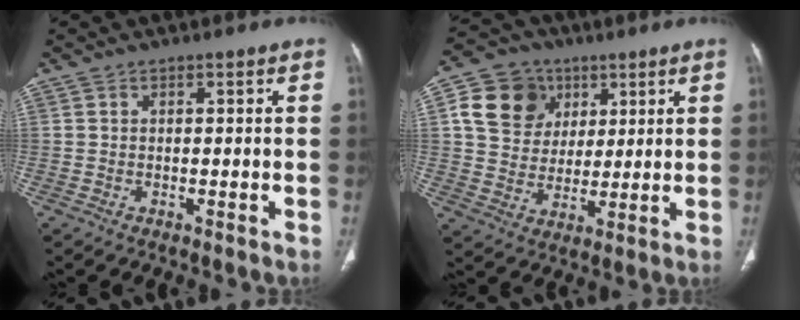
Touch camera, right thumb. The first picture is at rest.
{"total": 12.9, "force": [4.7, 10.7, 5.4], "torque": [-0.072, -0.003, 0.086]}